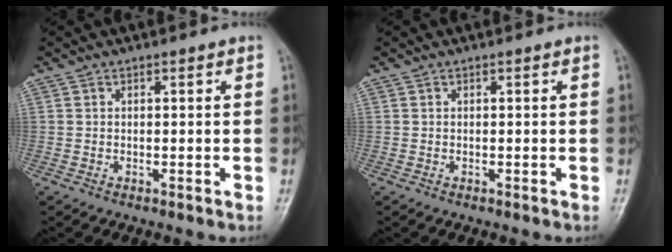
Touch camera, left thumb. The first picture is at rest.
{"total": 0.0}